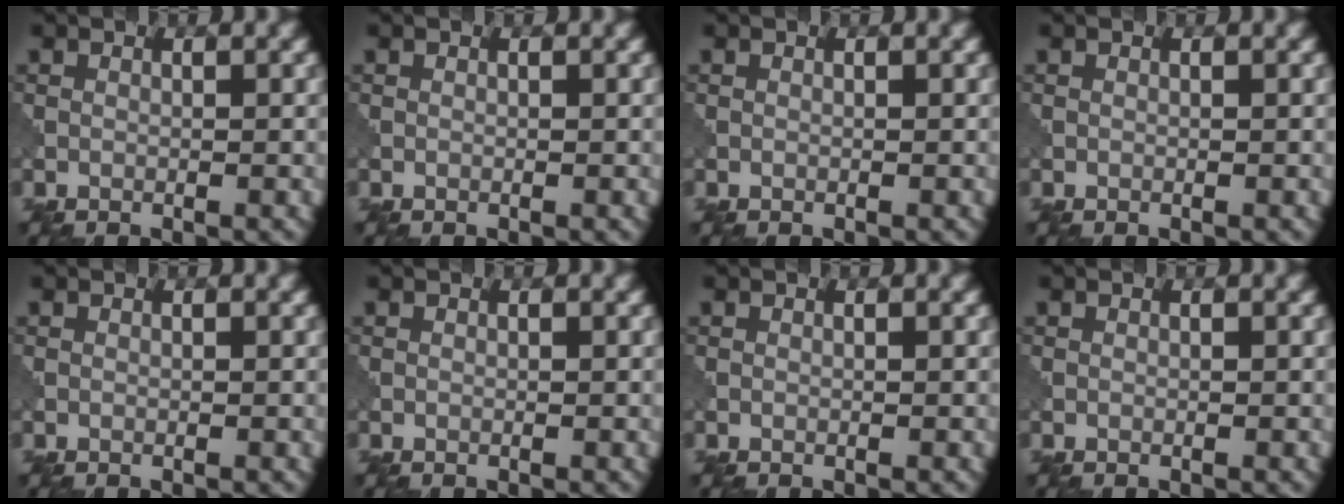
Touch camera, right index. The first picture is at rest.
{"total": 0.0}
{"total": 0.0}
{"total": 0.0}
{"total": 0.0}
{"total": 0.0}
{"total": 0.0}
{"total": 0.0}